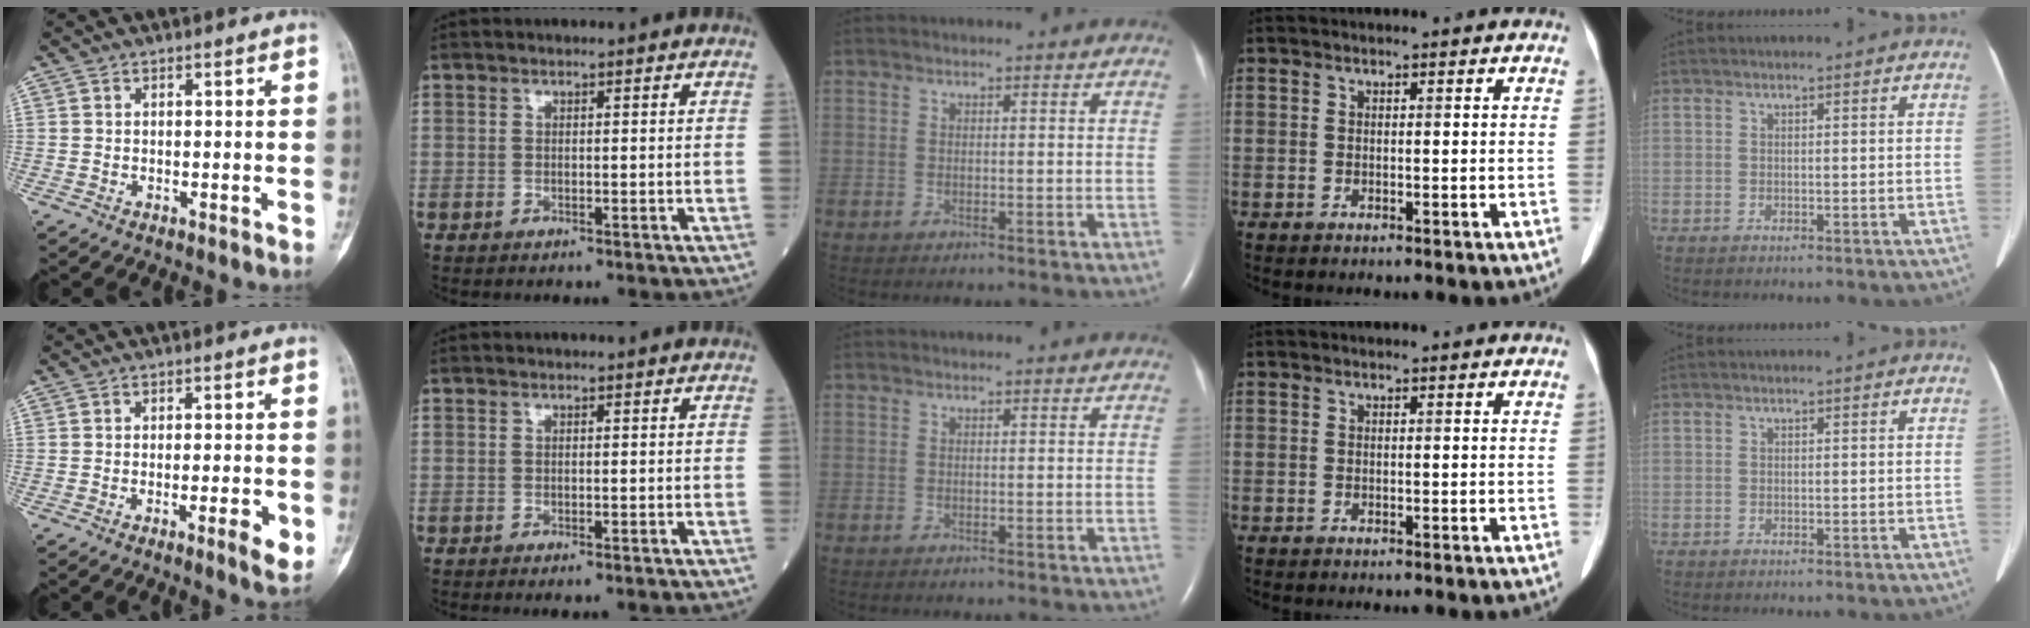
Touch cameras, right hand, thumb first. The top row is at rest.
{"thumb": {"total": 4.9, "force": [-1.6, 0.9, 4.5], "torque": [-0.066, -0.004, -0.021]}, "index": {"total": 1.9, "force": [-1.5, 0.3, 1.0], "torque": [-0.008, -0.004, -0.020]}}